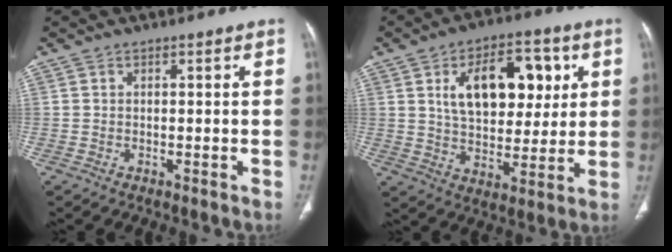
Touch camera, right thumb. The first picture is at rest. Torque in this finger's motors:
{"motor_torque": [1.08, 1.10, 1.05, 0.15, 0.23]}